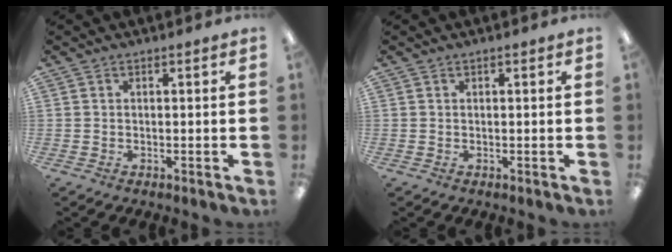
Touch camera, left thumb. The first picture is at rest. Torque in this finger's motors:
{"motor_torque": [-0.06, -0.01, -0.17, -0.09, 0.00]}